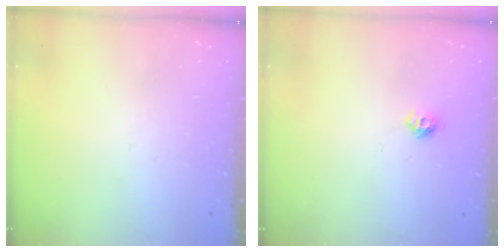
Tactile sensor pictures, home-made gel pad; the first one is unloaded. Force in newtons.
{"total": 5.1, "press": 5.0, "slide": 0.9}